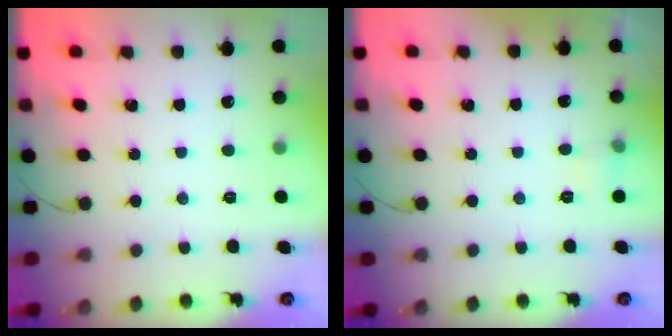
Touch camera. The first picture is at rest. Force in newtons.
{"total": 4.1, "press": 3.9, "slide": 1.2}